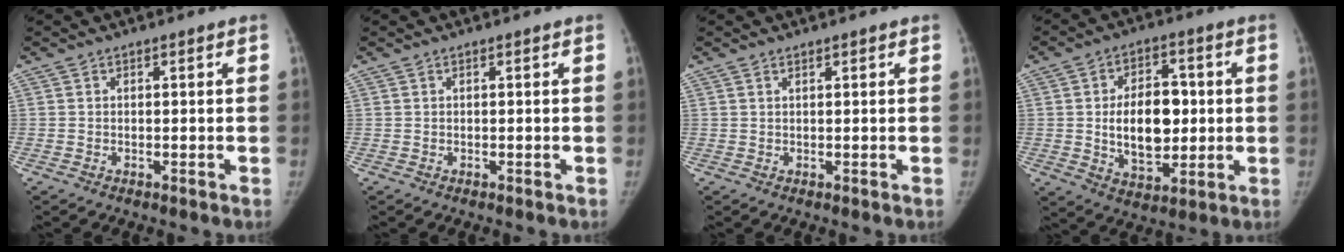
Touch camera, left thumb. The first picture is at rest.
{"total": 0.0}
{"total": 0.5, "force": [0.5, 0.2, 0.3], "torque": [-0.007, -0.003, 0.007]}
{"total": 13.6, "force": [0.1, 8.7, 10.5], "torque": [-0.131, 0.005, 0.011]}